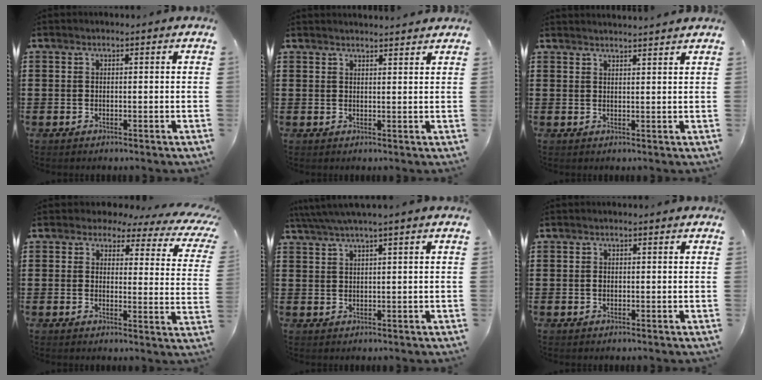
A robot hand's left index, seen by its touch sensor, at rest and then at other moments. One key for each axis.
{"total": 1.8, "fx": 1.7, "fy": -0.1, "fz": 0.0, "tx": -0.005, "ty": 0.000, "tz": 0.034}
{"total": 2.1, "fx": 2.0, "fy": -0.4, "fz": 0.1, "tx": -0.005, "ty": -0.004, "tz": 0.040}
{"total": 3.1, "fx": 2.3, "fy": 1.4, "fz": 1.4, "tx": -0.044, "ty": -0.012, "tz": 0.036}
{"total": 2.3, "fx": 1.5, "fy": -0.4, "fz": 1.7, "tx": -0.033, "ty": 0.001, "tz": 0.027}
{"total": 0.7, "fx": 0.0, "fy": 0.5, "fz": 0.4, "tx": -0.012, "ty": 0.001, "tz": -0.001}